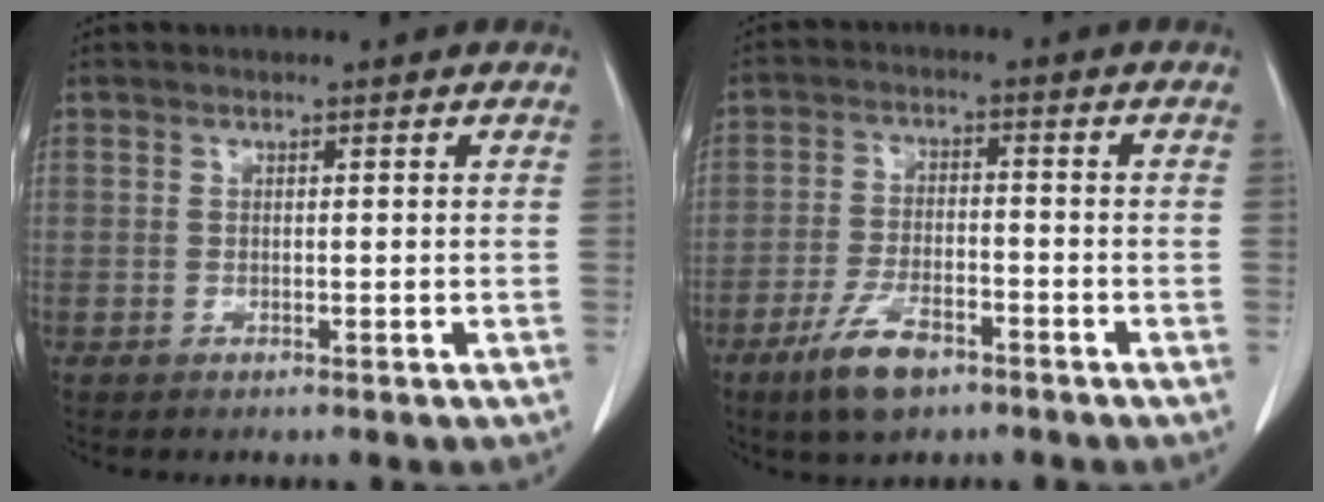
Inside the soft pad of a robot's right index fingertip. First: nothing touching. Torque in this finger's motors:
{"motor_torque": [0.52, -0.51, 0.35, 0.05]}